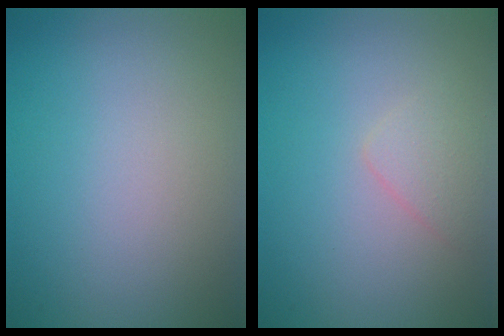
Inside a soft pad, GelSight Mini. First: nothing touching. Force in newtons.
{"total": 1.5, "press": 1.5, "slide": 0.0}